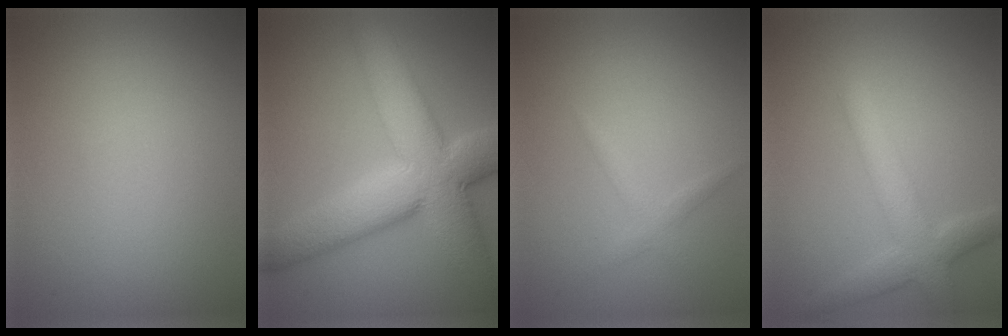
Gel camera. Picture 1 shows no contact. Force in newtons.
{"total": 11.8, "press": 11.8, "slide": 0.9}
{"total": 1.3, "press": 1.3, "slide": 0.1}
{"total": 4.0, "press": 4.0, "slide": 0.3}